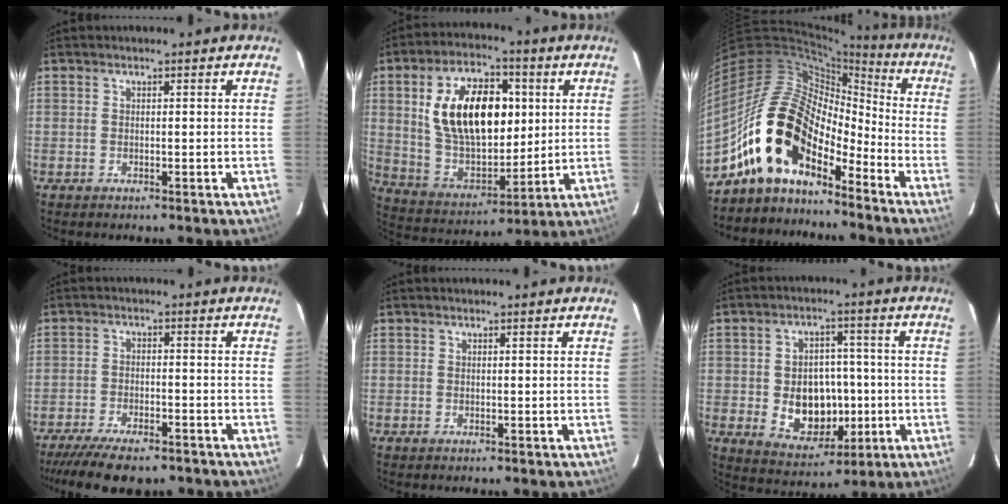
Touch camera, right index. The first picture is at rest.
{"total": 20.3, "force": [4.4, 11.7, 15.9], "torque": [-0.293, 0.018, 0.094]}
{"total": 16.2, "force": [-10.6, 8.0, 9.3], "torque": [-0.163, 0.009, -0.214]}
{"total": 12.6, "force": [-10.2, 3.8, 6.4], "torque": [-0.145, -0.028, -0.163]}
{"total": 0.0}
{"total": 11.3, "force": [-1.9, 8.6, 7.1], "torque": [-0.145, 0.006, -0.007]}